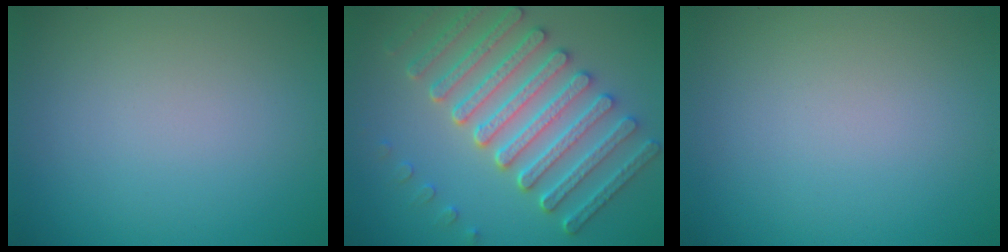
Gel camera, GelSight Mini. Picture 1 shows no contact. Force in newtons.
{"total": 7.7, "press": 6.5, "slide": 4.0}
{"total": 0.0}